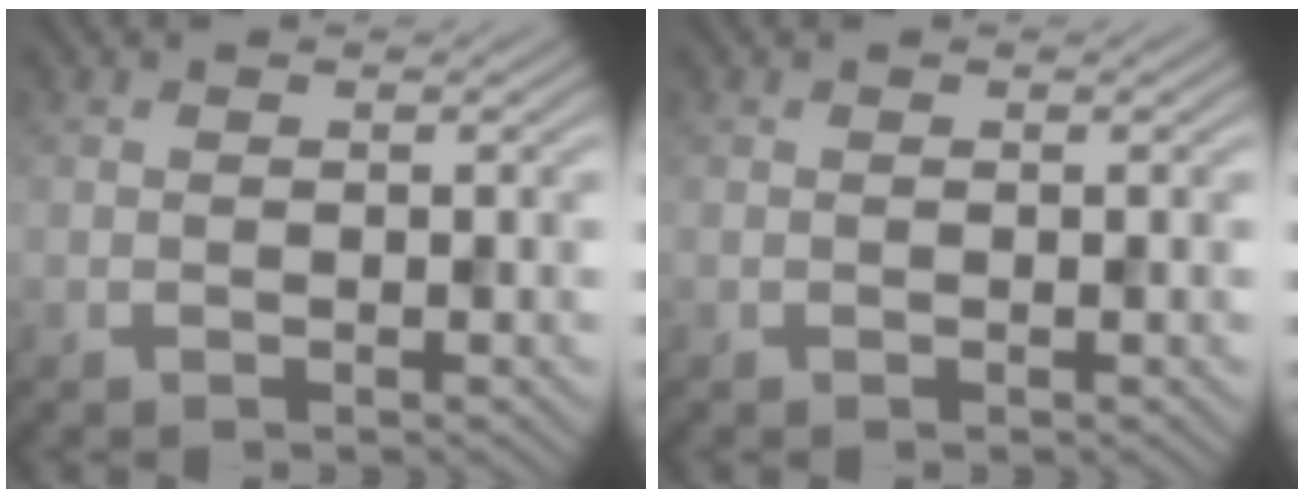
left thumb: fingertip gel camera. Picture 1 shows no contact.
{"total": 0.0}